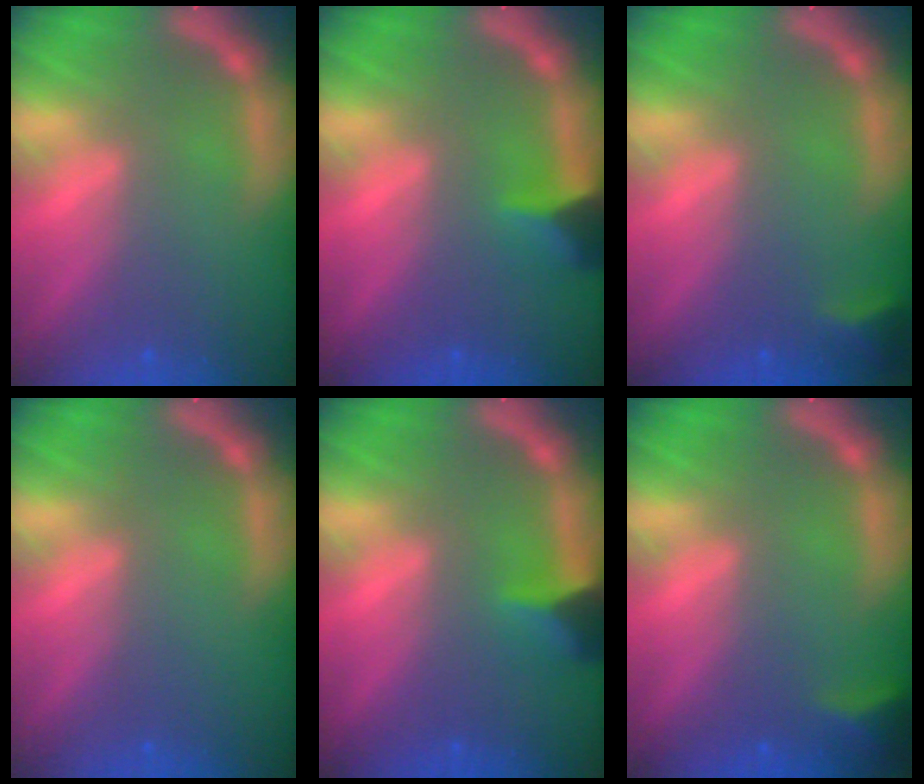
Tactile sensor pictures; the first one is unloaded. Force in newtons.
{"total": 2.9}
{"total": 1.9}
{"total": 0.0}
{"total": 2.9}
{"total": 2.4}